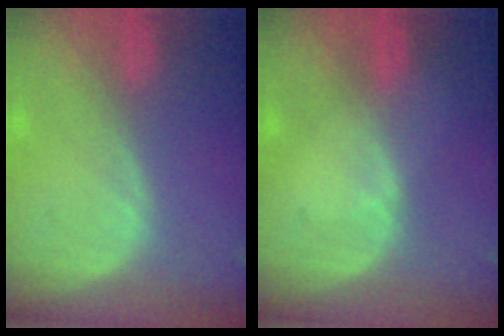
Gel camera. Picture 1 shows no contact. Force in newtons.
{"total": 0.8, "press": 0.8, "slide": 0.1}